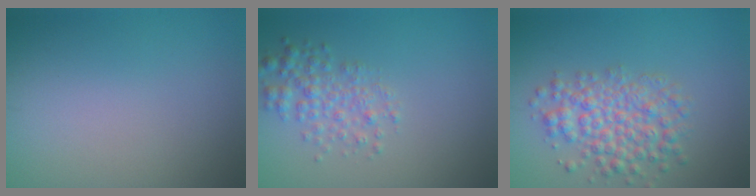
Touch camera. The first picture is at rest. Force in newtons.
{"total": 2.8, "press": 2.8, "slide": 0.1}
{"total": 4.9, "press": 4.8, "slide": 0.2}